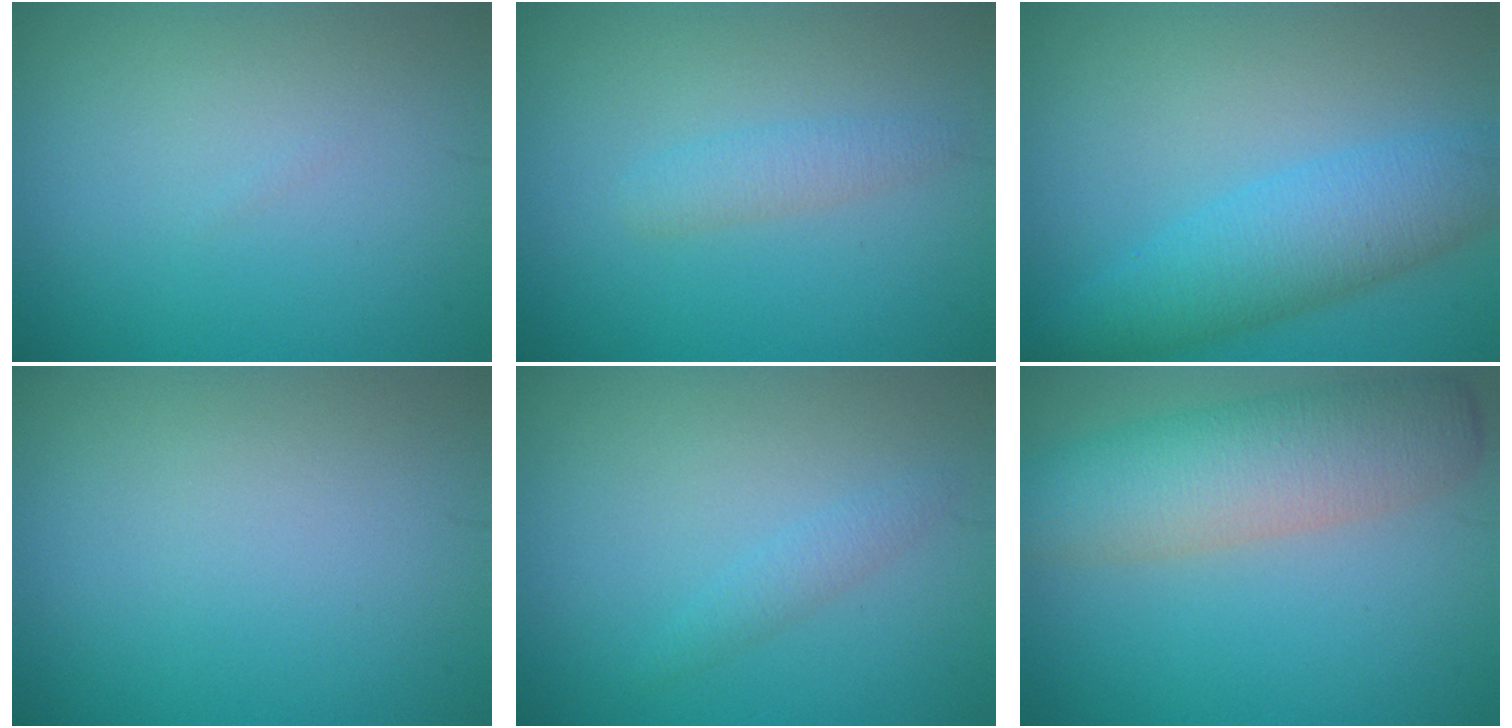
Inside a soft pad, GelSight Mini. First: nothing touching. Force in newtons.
{"total": 1.6, "press": 1.6, "slide": 0.1}
{"total": 5.3, "press": 5.3, "slide": 0.1}
{"total": 0.0}
{"total": 1.1, "press": 1.1, "slide": 0.1}
{"total": 5.9, "press": 5.9, "slide": 0.5}